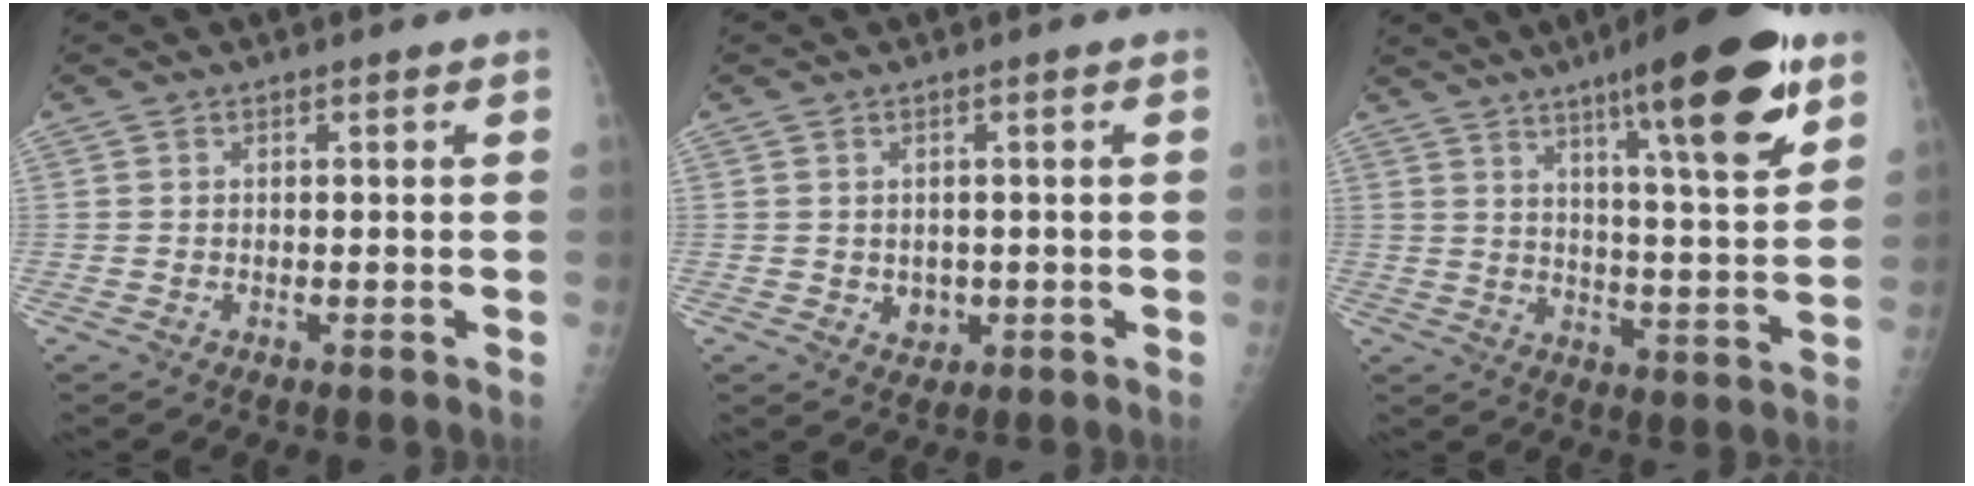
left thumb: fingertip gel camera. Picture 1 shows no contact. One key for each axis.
{"total": 2.5, "fx": -0.2, "fy": 2.2, "fz": 1.2, "tx": -0.006, "ty": -0.001, "tz": 0.005}
{"total": 18.8, "fx": 10.8, "fy": 3.3, "fz": 15.0, "tx": -0.192, "ty": -0.053, "tz": 0.161}